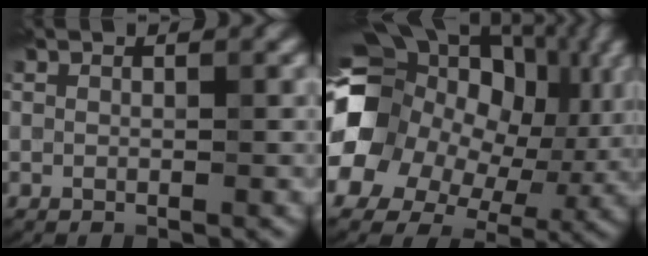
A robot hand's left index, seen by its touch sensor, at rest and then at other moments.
{"total": 19.3, "force": [2.2, 15.4, 11.4], "torque": [-0.213, -0.006, 0.037]}